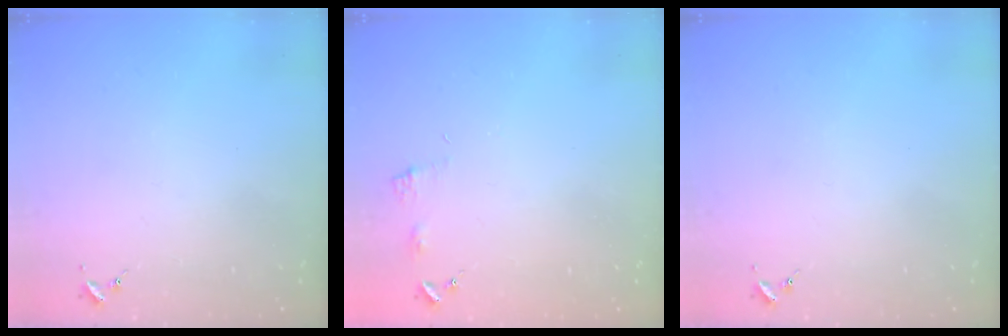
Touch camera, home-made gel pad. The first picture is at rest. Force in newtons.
{"total": 5.1, "press": 5.0, "slide": 0.7}
{"total": 0.0}